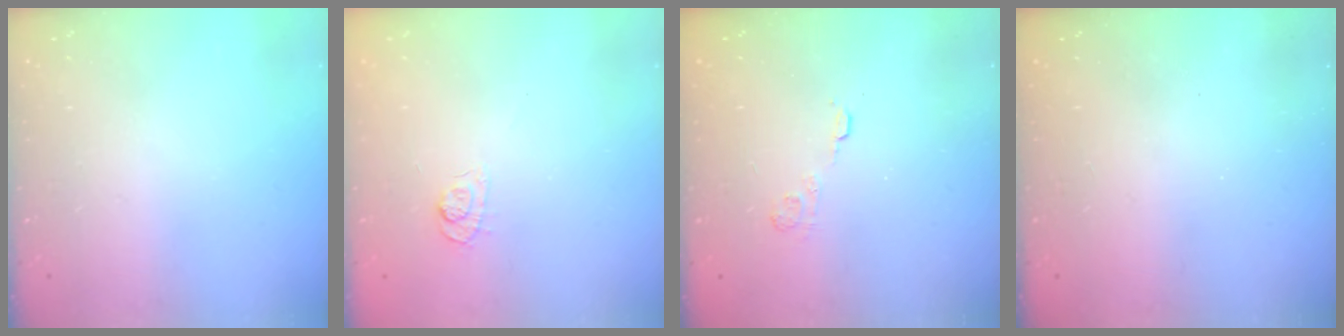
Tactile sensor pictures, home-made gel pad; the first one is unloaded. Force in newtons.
{"total": 3.8, "press": 3.4, "slide": 1.6}
{"total": 2.9, "press": 2.5, "slide": 1.6}
{"total": 2.3, "press": 2.2, "slide": 0.7}